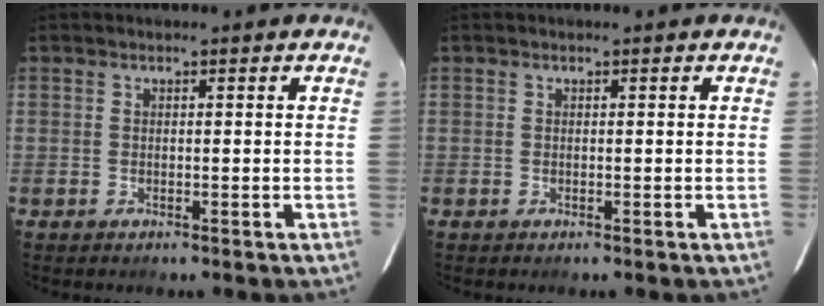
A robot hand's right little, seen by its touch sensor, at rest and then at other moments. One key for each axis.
{"total": 0.0}